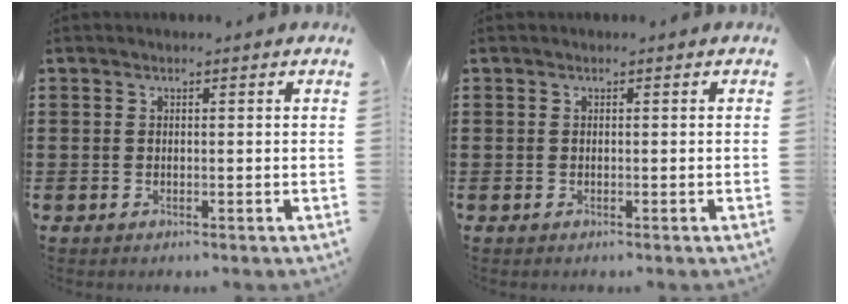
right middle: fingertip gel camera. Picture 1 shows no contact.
{"total": 0.0}